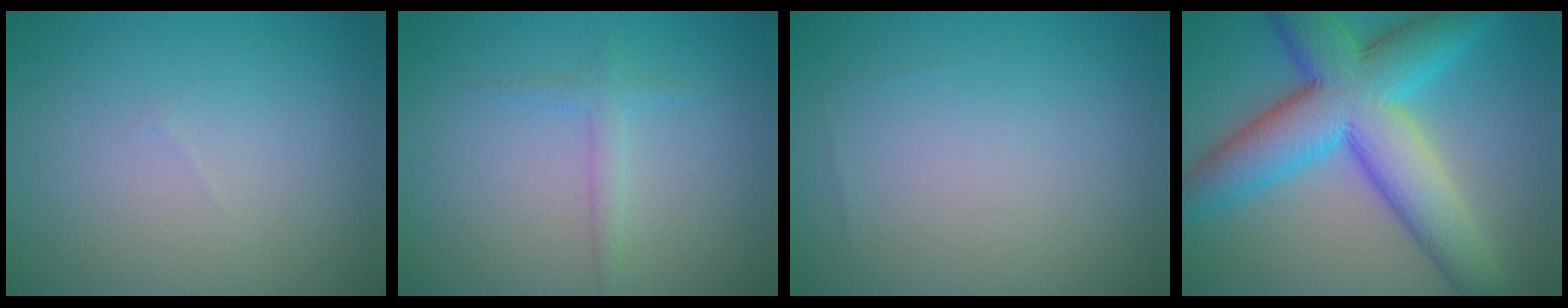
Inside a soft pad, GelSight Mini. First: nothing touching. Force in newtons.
{"total": 1.3, "press": 1.3, "slide": 0.1}
{"total": 0.0}
{"total": 10.9, "press": 10.9, "slide": 0.0}